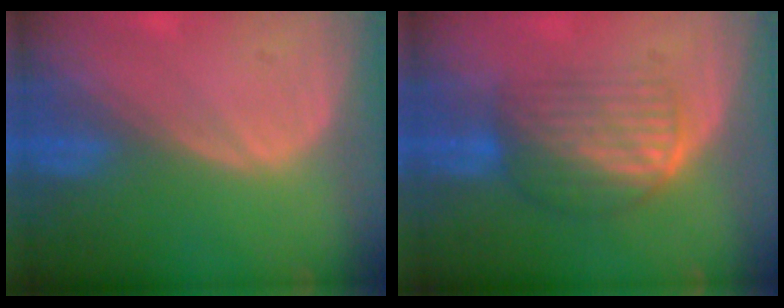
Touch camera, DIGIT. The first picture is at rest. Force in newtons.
{"total": 6.2, "press": 6.1, "slide": 1.4}